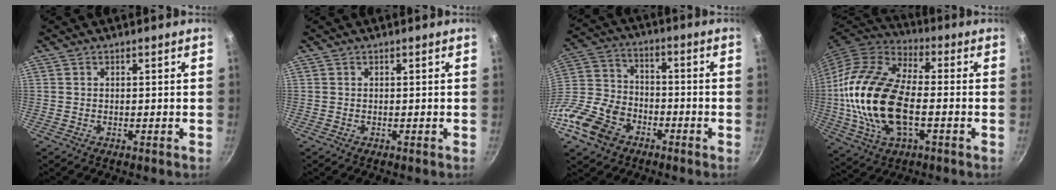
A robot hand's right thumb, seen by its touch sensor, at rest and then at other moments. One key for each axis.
{"total": 0.0}
{"total": 16.8, "fx": -8.6, "fy": 11.6, "fz": 8.5, "tx": -0.173, "ty": 0.054, "tz": -0.174}
{"total": 22.4, "fx": -2.3, "fy": 12.0, "fz": 18.8, "tx": -0.369, "ty": 0.023, "tz": -0.050}